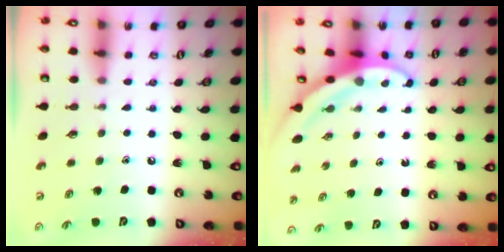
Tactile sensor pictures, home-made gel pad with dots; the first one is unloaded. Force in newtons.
{"total": 3.9, "press": 3.9, "slide": 0.5}